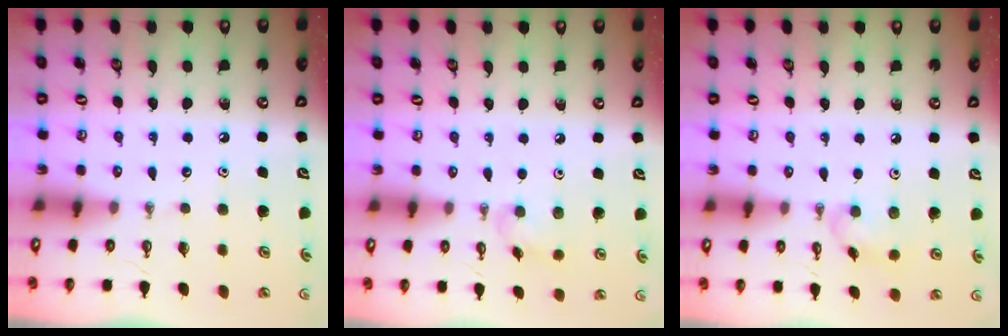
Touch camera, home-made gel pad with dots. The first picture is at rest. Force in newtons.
{"total": 5.2, "press": 5.1, "slide": 0.8}
{"total": 6.8, "press": 6.8, "slide": 0.9}